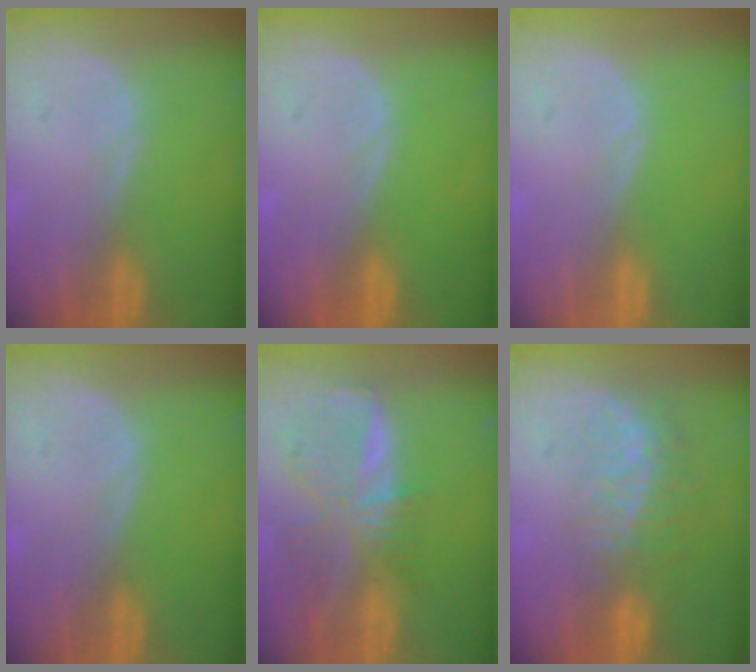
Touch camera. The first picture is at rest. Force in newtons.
{"total": 0.0}
{"total": 0.0}
{"total": 0.0}
{"total": 8.9, "press": 7.8, "slide": 4.4}
{"total": 8.4, "press": 7.2, "slide": 4.3}